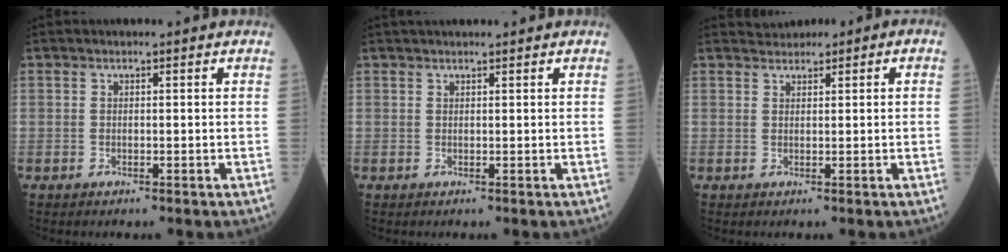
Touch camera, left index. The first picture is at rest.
{"total": 3.5, "force": [3.2, 0.3, 1.5], "torque": [-0.016, 0.031, 0.047]}
{"total": 1.9, "force": [1.4, 1.0, 0.8], "torque": [-0.019, 0.027, 0.028]}